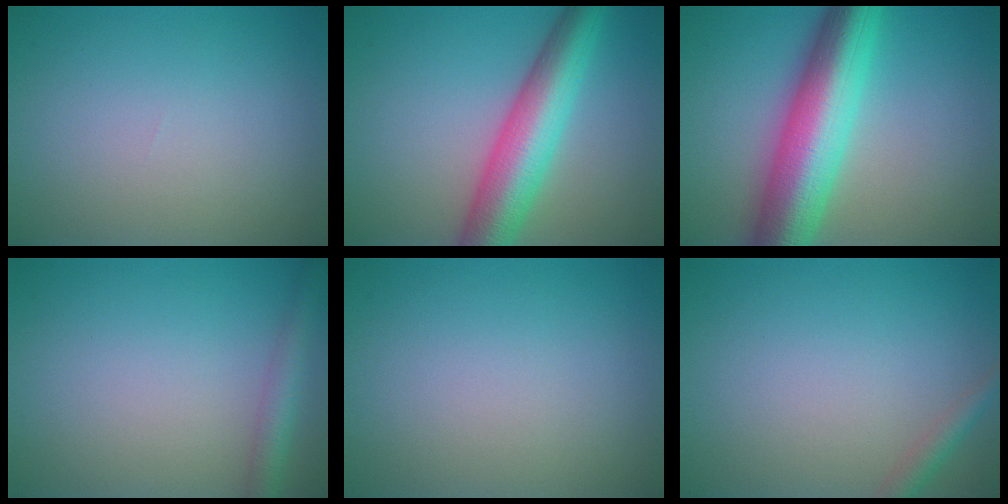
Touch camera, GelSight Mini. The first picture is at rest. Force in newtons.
{"total": 7.9, "press": 7.9, "slide": 0.2}
{"total": 10.7, "press": 10.7, "slide": 0.1}
{"total": 2.7, "press": 2.7, "slide": 0.2}
{"total": 0.0}
{"total": 1.6, "press": 1.6, "slide": 0.1}